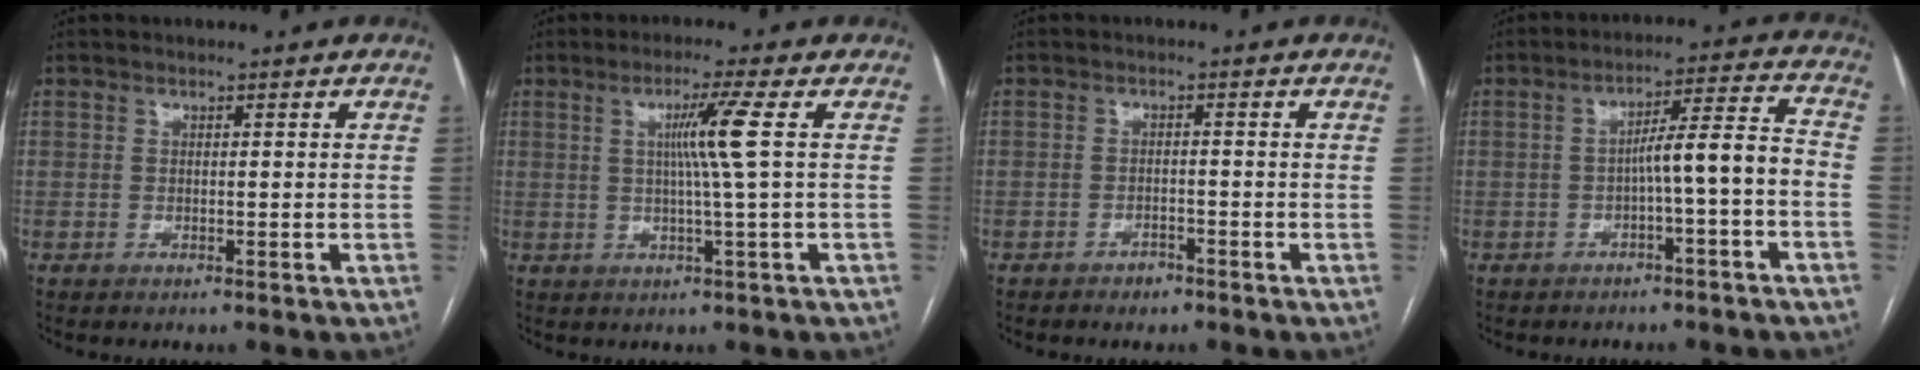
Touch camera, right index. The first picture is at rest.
{"total": 5.8, "force": [1.1, -1.8, 5.4], "torque": [-0.101, -0.001, 0.021]}
{"total": 1.9, "force": [-1.5, 1.0, 0.6], "torque": [-0.012, 0.003, -0.020]}
{"total": 7.1, "force": [-2.2, -0.1, 6.8], "torque": [-0.099, 0.028, -0.029]}